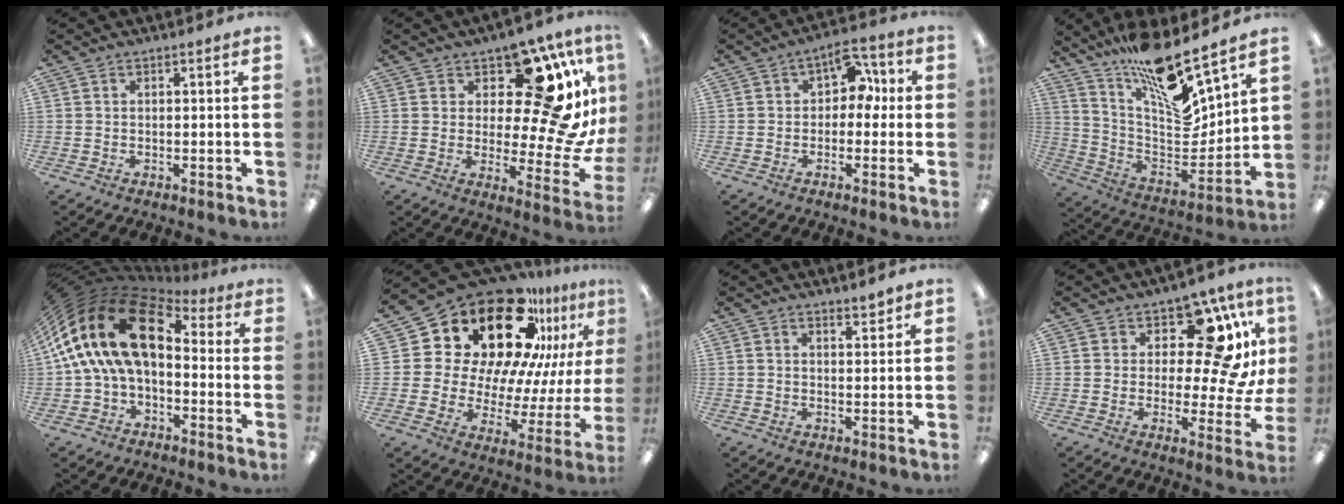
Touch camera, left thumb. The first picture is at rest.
{"total": 18.6, "force": [9.0, 7.2, 14.6], "torque": [-0.200, -0.077, 0.142]}
{"total": 7.2, "force": [2.4, 5.0, 4.7], "torque": [-0.062, -0.001, 0.039]}
{"total": 18.6, "force": [15.0, 3.1, 10.5], "torque": [-0.185, -0.129, 0.254]}
{"total": 21.5, "force": [3.5, 12.8, 17.0], "torque": [-0.355, 0.001, 0.061]}
{"total": 28.3, "force": [17.7, 15.2, 16.0], "torque": [-0.269, -0.144, 0.319]}
{"total": 2.7, "force": [2.5, 0.6, 0.7], "torque": [0.000, -0.015, 0.042]}
{"total": 15.4, "force": [7.5, 6.7, 11.6], "torque": [-0.168, -0.052, 0.122]}